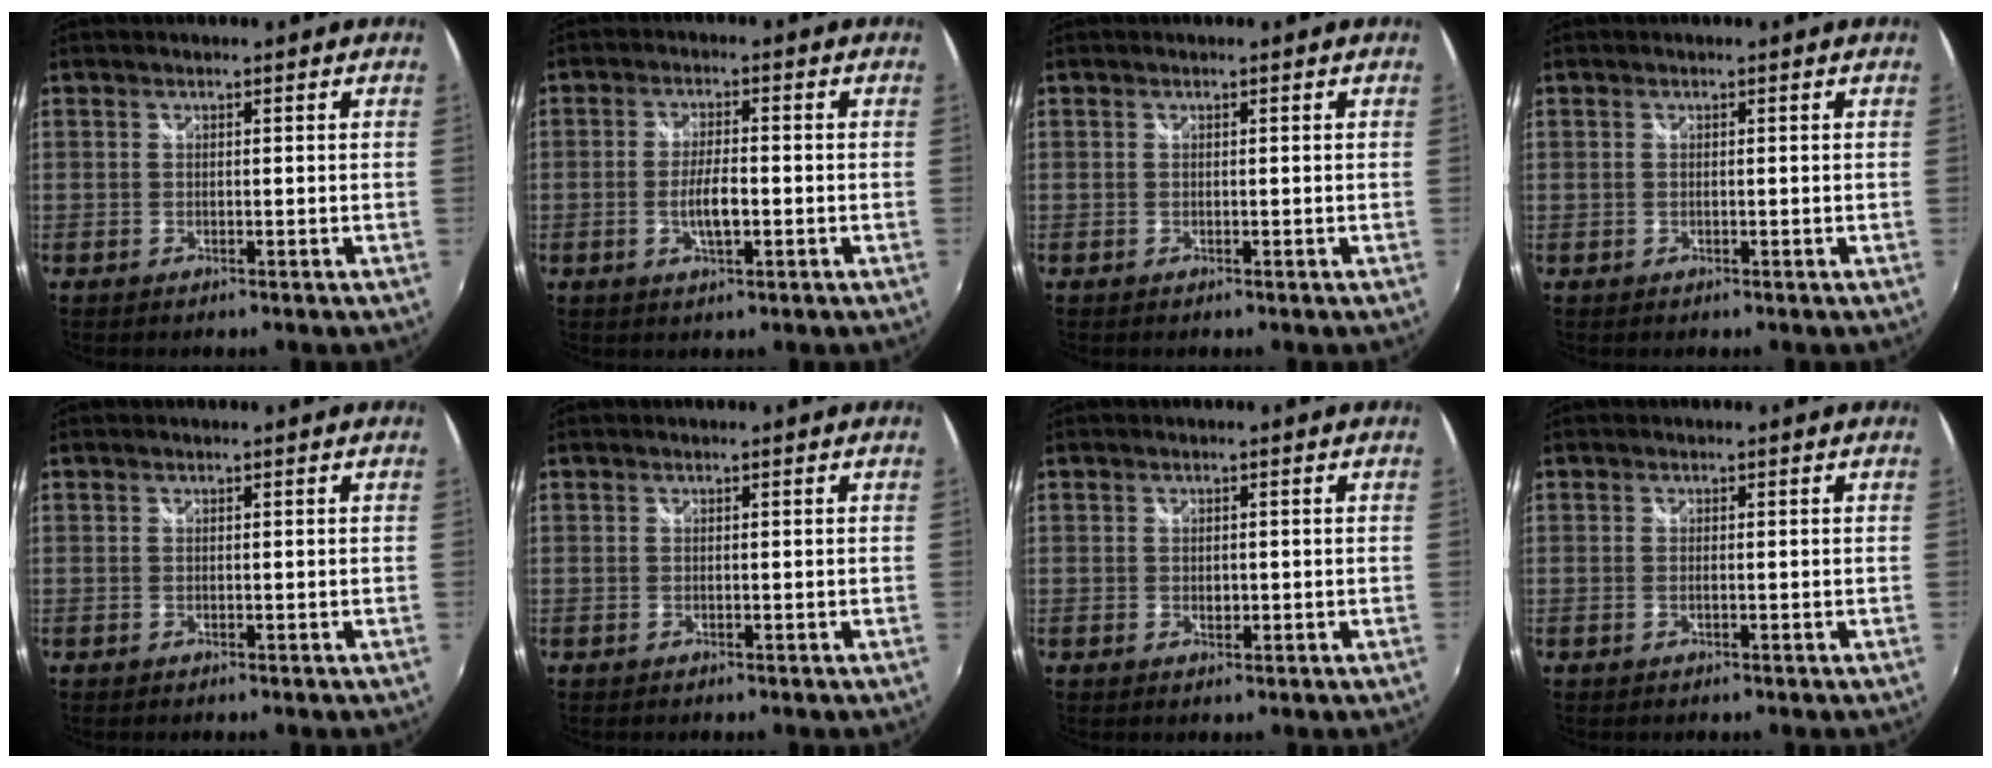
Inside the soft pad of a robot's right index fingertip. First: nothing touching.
{"total": 5.1, "force": [-1.3, 1.5, 4.7], "torque": [-0.092, -0.002, -0.023]}
{"total": 0.0}
{"total": 0.0}
{"total": 0.0}
{"total": 0.0}
{"total": 1.3, "force": [-0.1, 1.0, 0.9], "torque": [-0.013, -0.001, -0.002]}
{"total": 0.6, "force": [-0.1, 0.1, 0.6], "torque": [-0.012, 0.001, -0.003]}